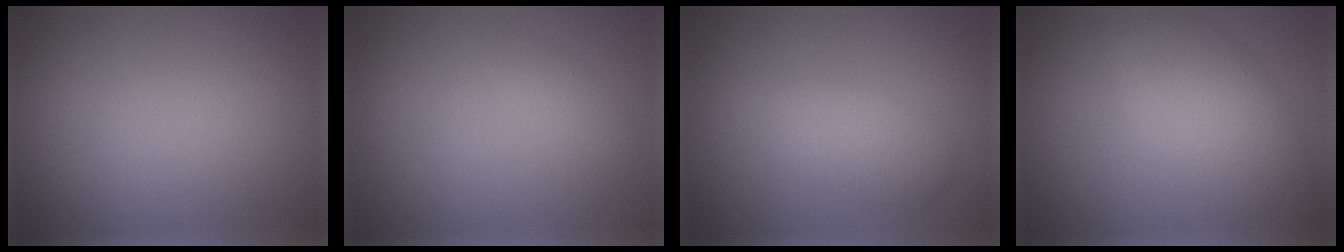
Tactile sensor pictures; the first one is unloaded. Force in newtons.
{"total": 0.9, "press": 0.9, "slide": 0.0}
{"total": 3.0, "press": 3.0, "slide": 0.1}
{"total": 6.0, "press": 6.0, "slide": 0.4}